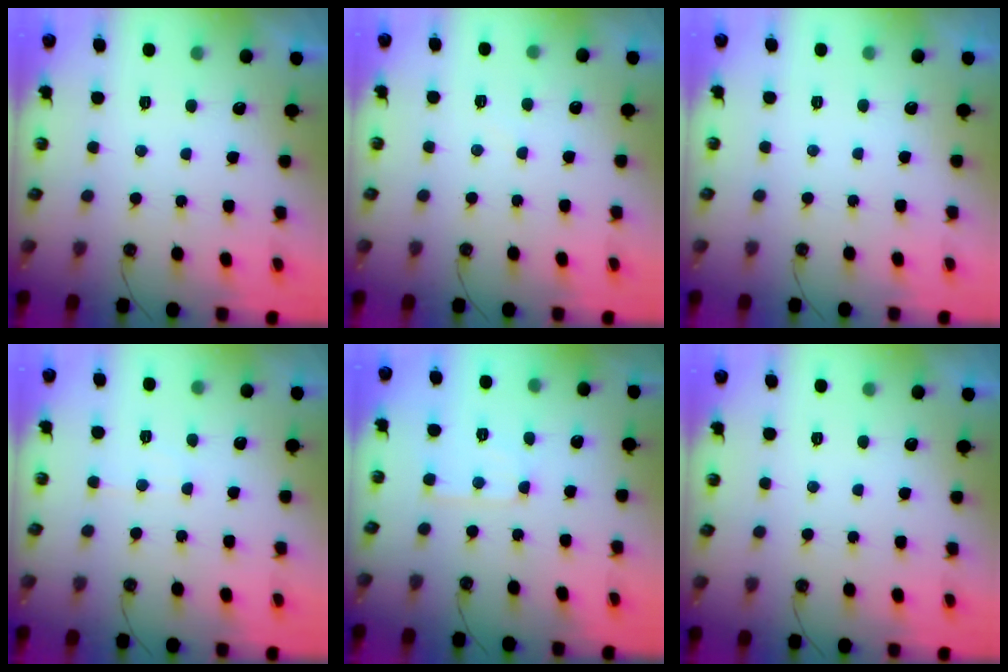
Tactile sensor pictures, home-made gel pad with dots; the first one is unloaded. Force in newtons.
{"total": 3.7, "press": 3.7, "slide": 0.4}
{"total": 0.0}
{"total": 4.6, "press": 4.6, "slide": 0.6}
{"total": 4.6, "press": 4.6, "slide": 0.4}
{"total": 0.0}